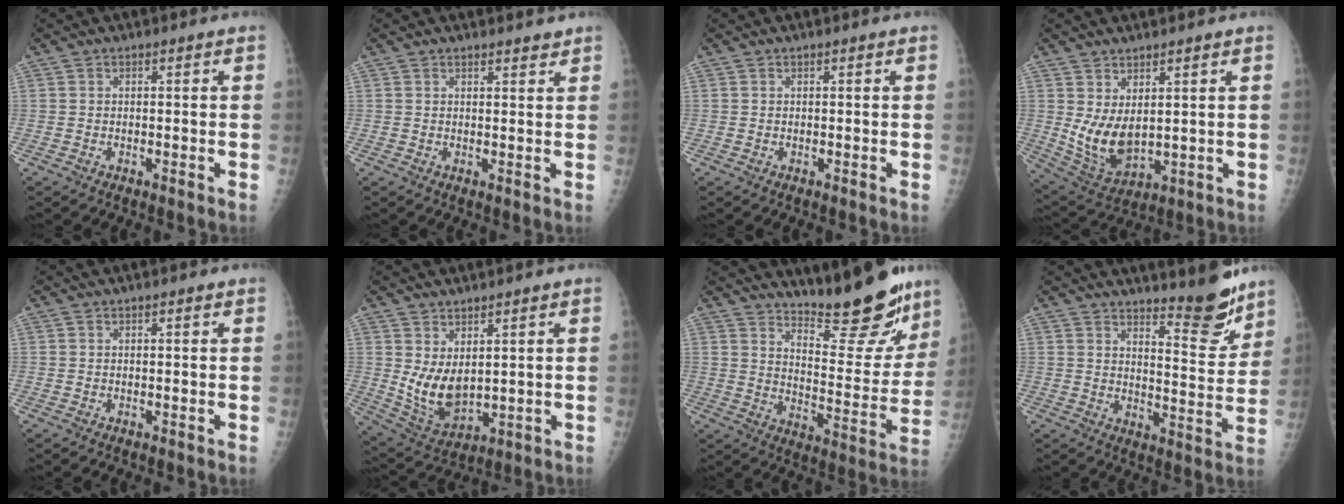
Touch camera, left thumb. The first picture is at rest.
{"total": 1.8, "force": [1.6, 0.4, 0.6], "torque": [-0.002, -0.012, 0.023]}
{"total": 0.0}
{"total": 9.0, "force": [2.0, 4.7, 7.4], "torque": [-0.126, -0.028, 0.059]}
{"total": 0.6, "force": [0.4, 0.1, 0.5], "torque": [-0.007, -0.001, 0.006]}
{"total": 8.9, "force": [2.3, 4.8, 7.2], "torque": [-0.119, -0.031, 0.063]}
{"total": 18.8, "force": [16.0, 4.4, 9.0], "torque": [-0.086, -0.129, 0.228]}
{"total": 9.8, "force": [8.5, 1.5, 4.7], "torque": [-0.045, -0.080, 0.131]}